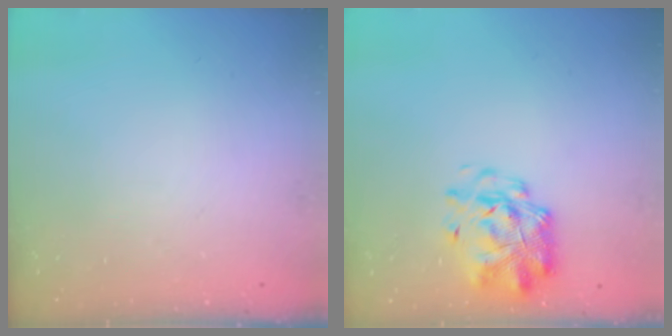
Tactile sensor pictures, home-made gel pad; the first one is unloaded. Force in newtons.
{"total": 3.0, "press": 2.9, "slide": 0.7}